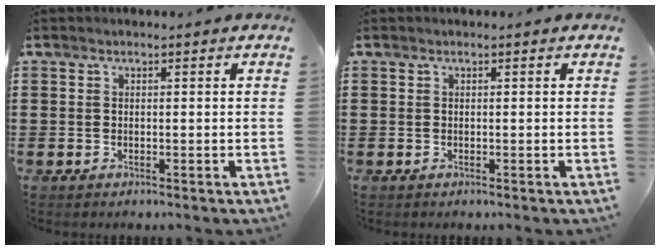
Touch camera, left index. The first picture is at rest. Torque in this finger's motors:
{"motor_torque": [-0.01, 0.03, 0.00, 0.00]}